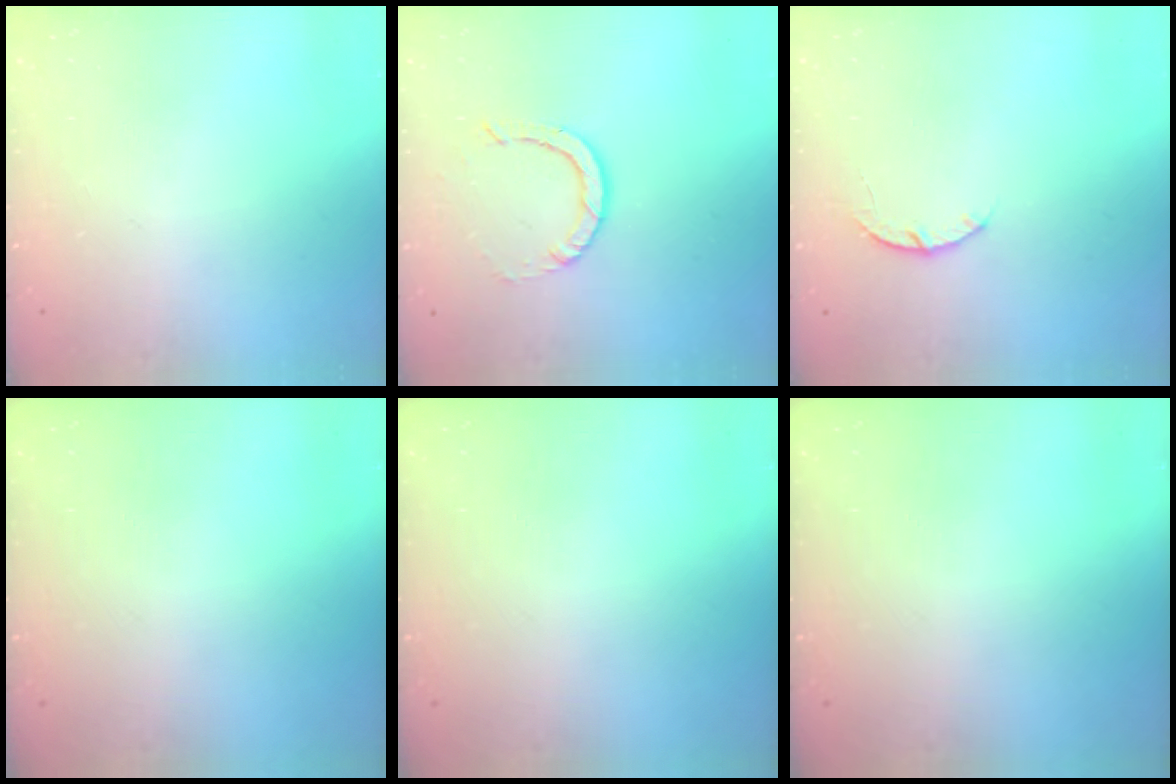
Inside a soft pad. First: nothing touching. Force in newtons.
{"total": 2.9, "press": 2.9, "slide": 0.2}
{"total": 3.5, "press": 3.5, "slide": 0.6}
{"total": 0.0}
{"total": 0.0}
{"total": 0.0}